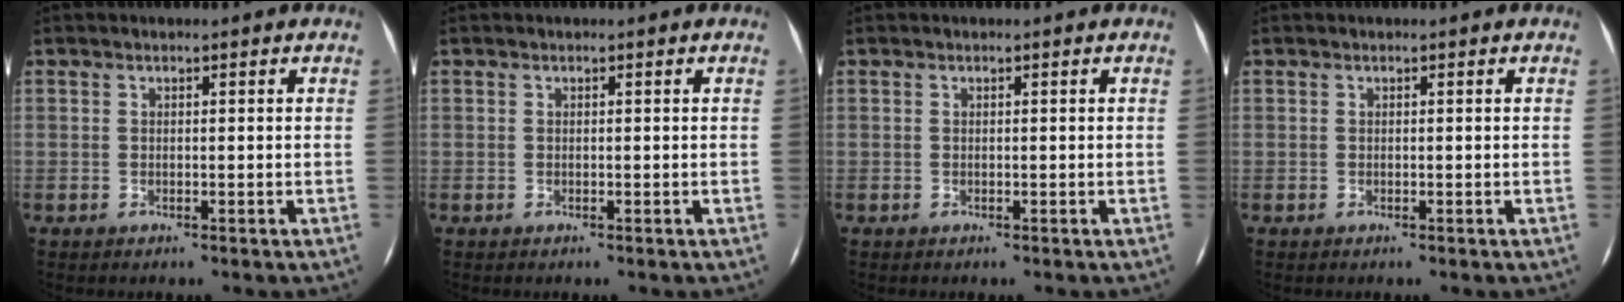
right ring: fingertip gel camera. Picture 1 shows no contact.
{"total": 0.0}
{"total": 0.0}
{"total": 0.0}